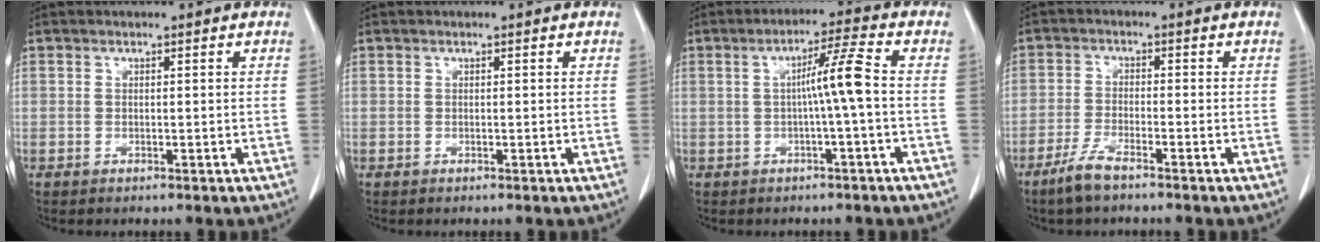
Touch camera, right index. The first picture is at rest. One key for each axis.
{"total": 0.0}
{"total": 5.7, "fx": -0.3, "fy": -0.9, "fz": 5.6, "tx": -0.095, "ty": 0.013, "tz": -0.004}
{"total": 4.1, "fx": -3.2, "fy": 0.5, "fz": 2.6, "tx": -0.059, "ty": -0.005, "tz": -0.065}